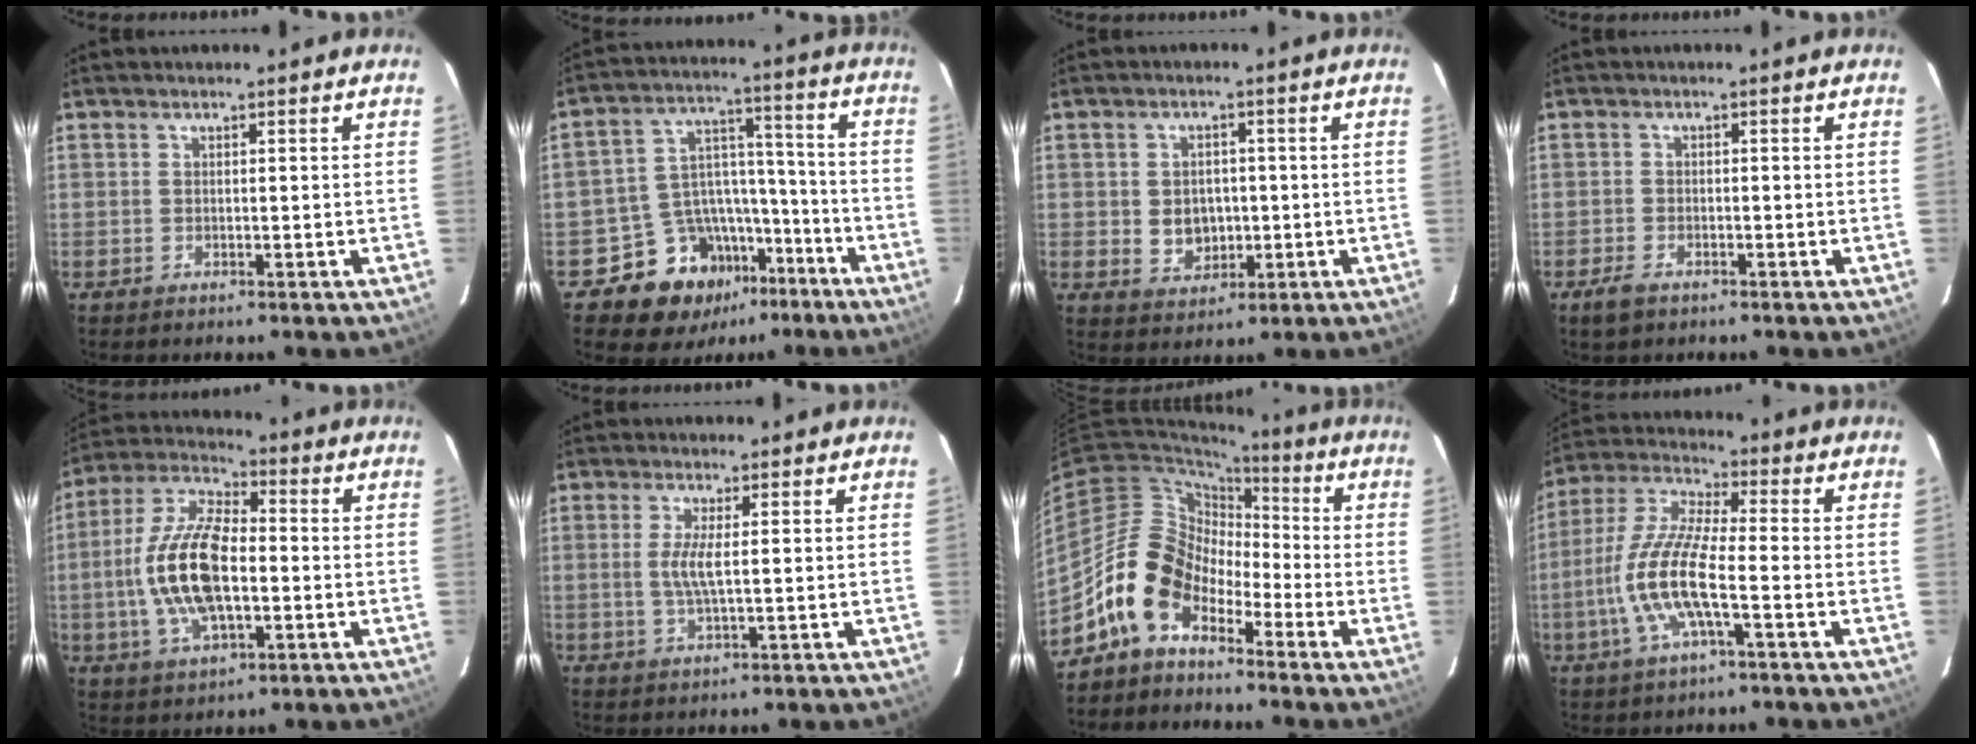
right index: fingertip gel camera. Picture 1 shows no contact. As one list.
[{"total": 14.0, "force": [-9.3, 9.8, 3.8], "torque": [-0.075, 0.058, -0.137]}, {"total": 5.7, "force": [-0.5, 4.9, 2.9], "torque": [-0.058, 0.004, 0.004]}, {"total": 3.3, "force": [-2.3, 1.6, 1.7], "torque": [-0.044, -0.006, -0.046]}, {"total": 15.9, "force": [-2.0, 7.1, 14.0], "torque": [-0.291, 0.006, -0.040]}, {"total": 3.9, "force": [0.2, 0.4, 3.9], "torque": [-0.081, -0.004, 0.002]}, {"total": 11.9, "force": [-6.8, 7.5, 6.3], "torque": [-0.121, 0.026, -0.137]}, {"total": 12.6, "force": [-3.8, 2.3, 11.9], "torque": [-0.255, -0.001, -0.078]}]